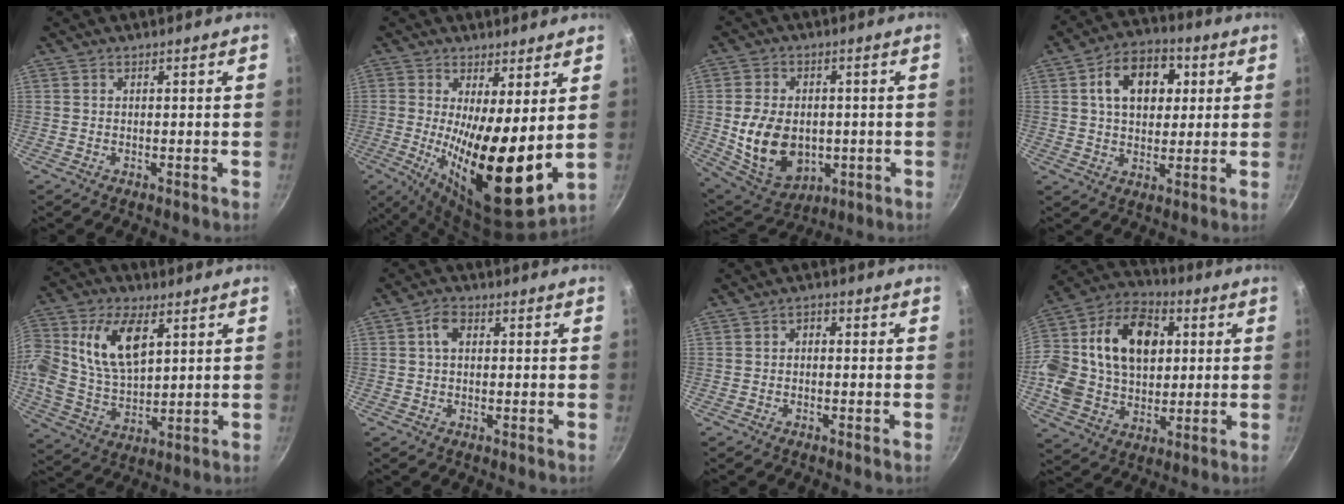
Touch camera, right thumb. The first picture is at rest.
{"total": 17.4, "force": [1.1, 5.3, 16.5], "torque": [-0.256, -0.041, 0.025]}
{"total": 15.0, "force": [-1.7, 10.7, 10.3], "torque": [-0.167, -0.004, -0.008]}
{"total": 13.1, "force": [3.5, 9.0, 8.8], "torque": [-0.103, 0.009, 0.045]}
{"total": 17.4, "force": [5.4, 10.5, 12.7], "torque": [-0.246, 0.002, 0.100]}
{"total": 3.7, "force": [0.6, 2.5, 2.6], "torque": [-0.040, 0.009, 0.005]}
{"total": 1.8, "force": [-0.2, 1.3, 1.2], "torque": [-0.018, 0.009, -0.006]}
{"total": 25.2, "force": [4.7, 17.5, 17.4], "torque": [-0.310, 0.026, 0.071]}